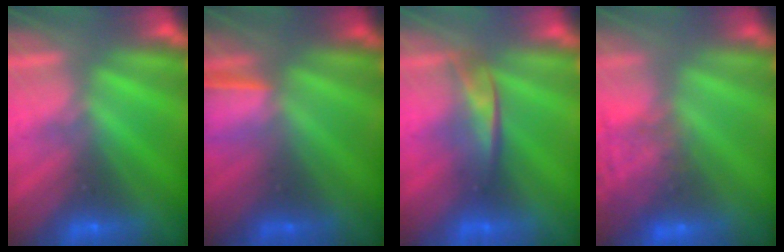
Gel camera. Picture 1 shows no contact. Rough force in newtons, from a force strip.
{"total": 1.4}
{"total": 2.1}
{"total": 7.4}